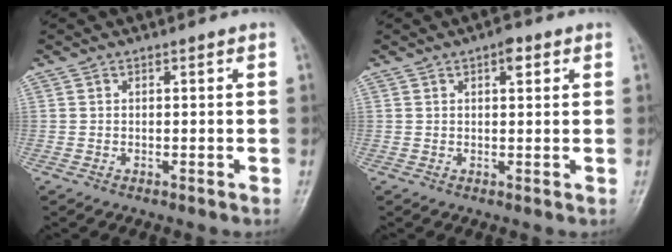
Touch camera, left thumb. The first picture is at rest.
{"total": 2.8, "force": [1.4, 1.3, 2.1], "torque": [-0.022, -0.001, 0.016]}